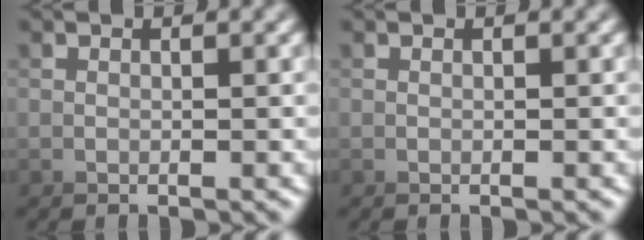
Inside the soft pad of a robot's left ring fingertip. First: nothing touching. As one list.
[{"total": 0.0}]